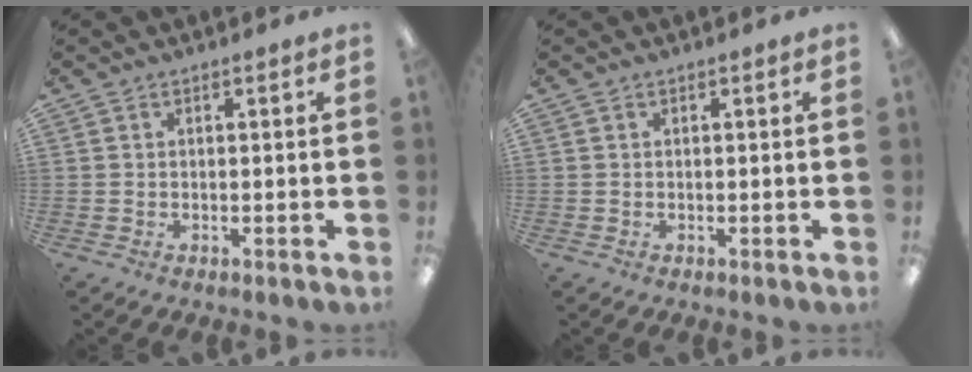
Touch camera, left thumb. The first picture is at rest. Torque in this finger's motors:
{"motor_torque": [-0.17, -0.19, 0.20, 0.05, 0.00]}